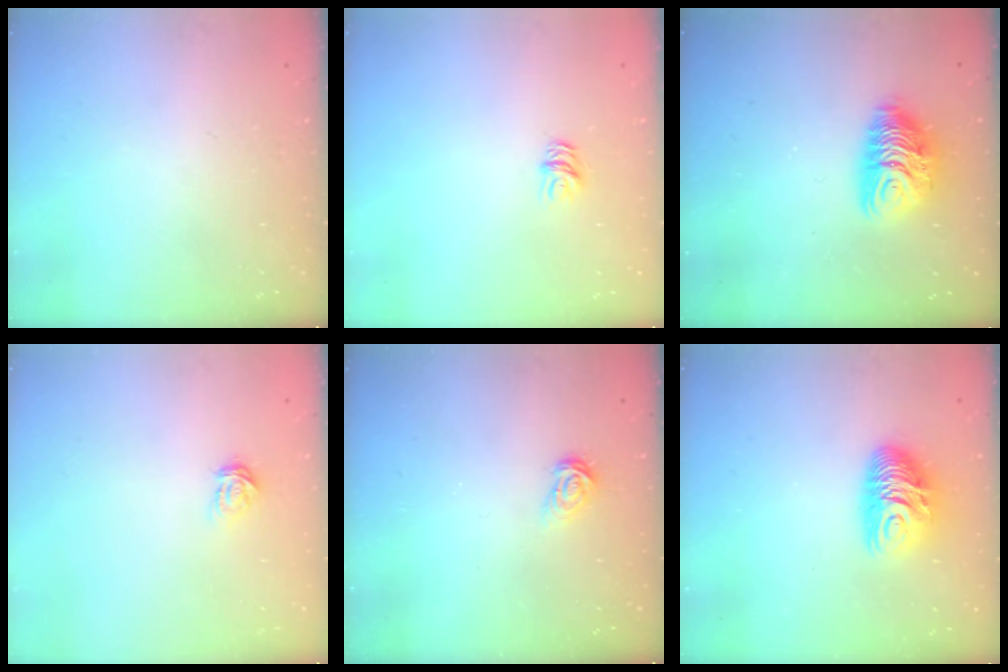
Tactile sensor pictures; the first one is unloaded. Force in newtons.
{"total": 5.0, "press": 5.0, "slide": 0.4}
{"total": 10.0, "press": 10.0, "slide": 0.7}
{"total": 3.6, "press": 3.6, "slide": 0.4}
{"total": 3.3, "press": 3.2, "slide": 0.4}
{"total": 10.2, "press": 10.2, "slide": 0.9}